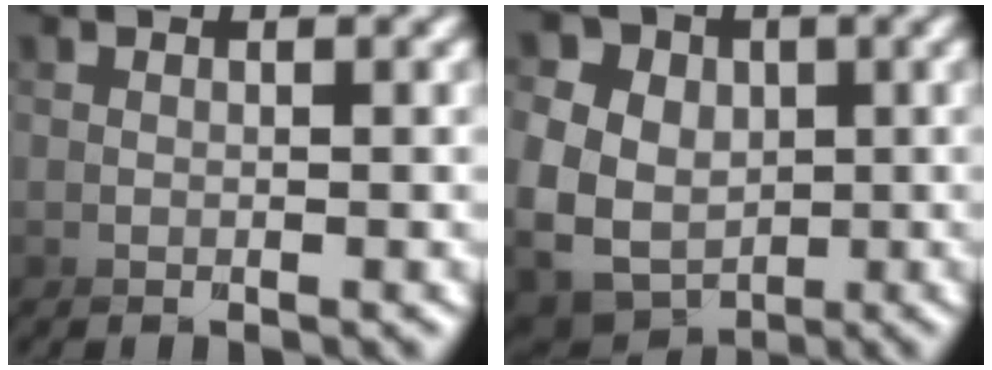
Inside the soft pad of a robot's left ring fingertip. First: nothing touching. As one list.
[{"total": 8.8, "force": [1.0, 8.6, 1.6], "torque": [-0.074, -0.023, 0.007]}]